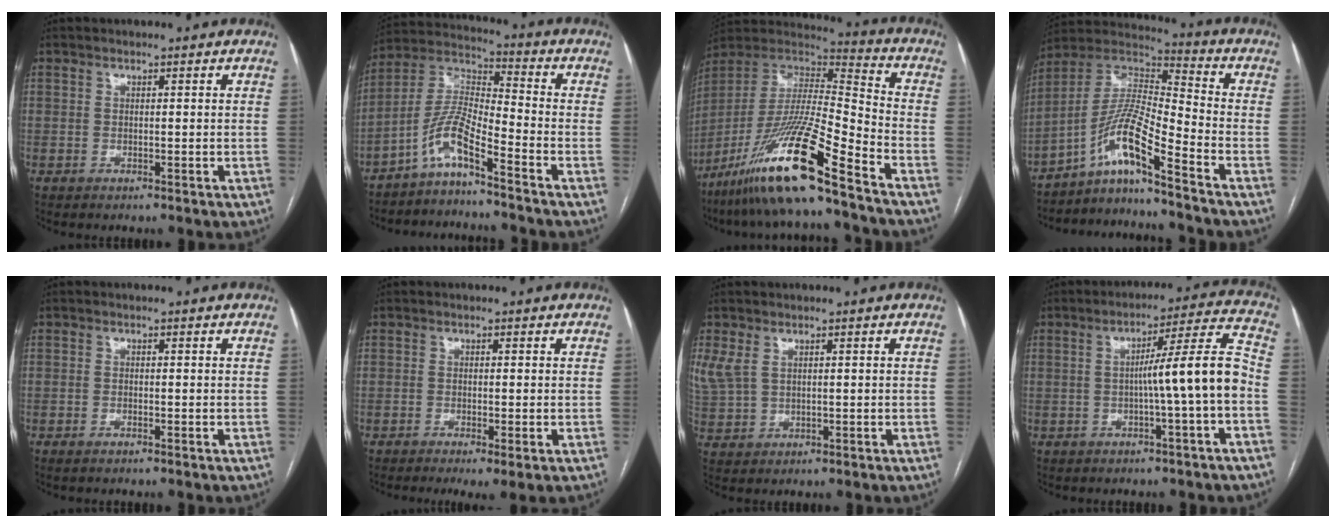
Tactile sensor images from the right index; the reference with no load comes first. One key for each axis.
{"total": 7.9, "fx": -5.5, "fy": 0.3, "fz": 5.7, "tx": -0.133, "ty": 0.009, "tz": -0.115}
{"total": 20.5, "fx": -14.0, "fy": -0.2, "fz": 15.0, "tx": -0.320, "ty": -0.031, "tz": -0.265}
{"total": 10.4, "fx": -7.0, "fy": -0.5, "fz": 7.6, "tx": -0.157, "ty": 0.014, "tz": -0.134}
{"total": 0.7, "fx": -0.5, "fy": 0.1, "fz": 0.4, "tx": -0.010, "ty": -0.002, "tz": -0.006}
{"total": 3.3, "fx": -1.7, "fy": 0.3, "fz": 2.8, "tx": -0.043, "ty": -0.013, "tz": -0.027}
{"total": 4.5, "fx": 2.0, "fy": 2.6, "fz": 3.1, "tx": -0.085, "ty": 0.009, "tz": 0.053}
{"total": 9.9, "fx": -2.0, "fy": -1.2, "fz": 9.6, "tx": -0.140, "ty": 0.023, "tz": -0.030}